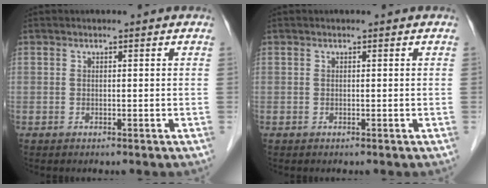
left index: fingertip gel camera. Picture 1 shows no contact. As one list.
[{"total": 0.0}]